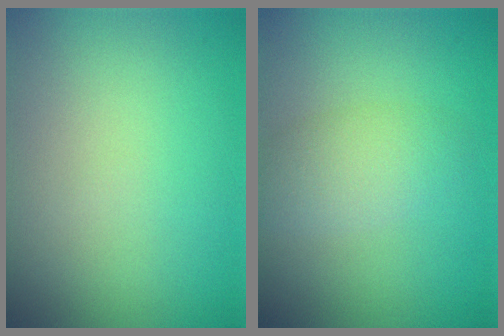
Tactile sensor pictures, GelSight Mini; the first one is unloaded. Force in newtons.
{"total": 2.8, "press": 2.8, "slide": 0.1}